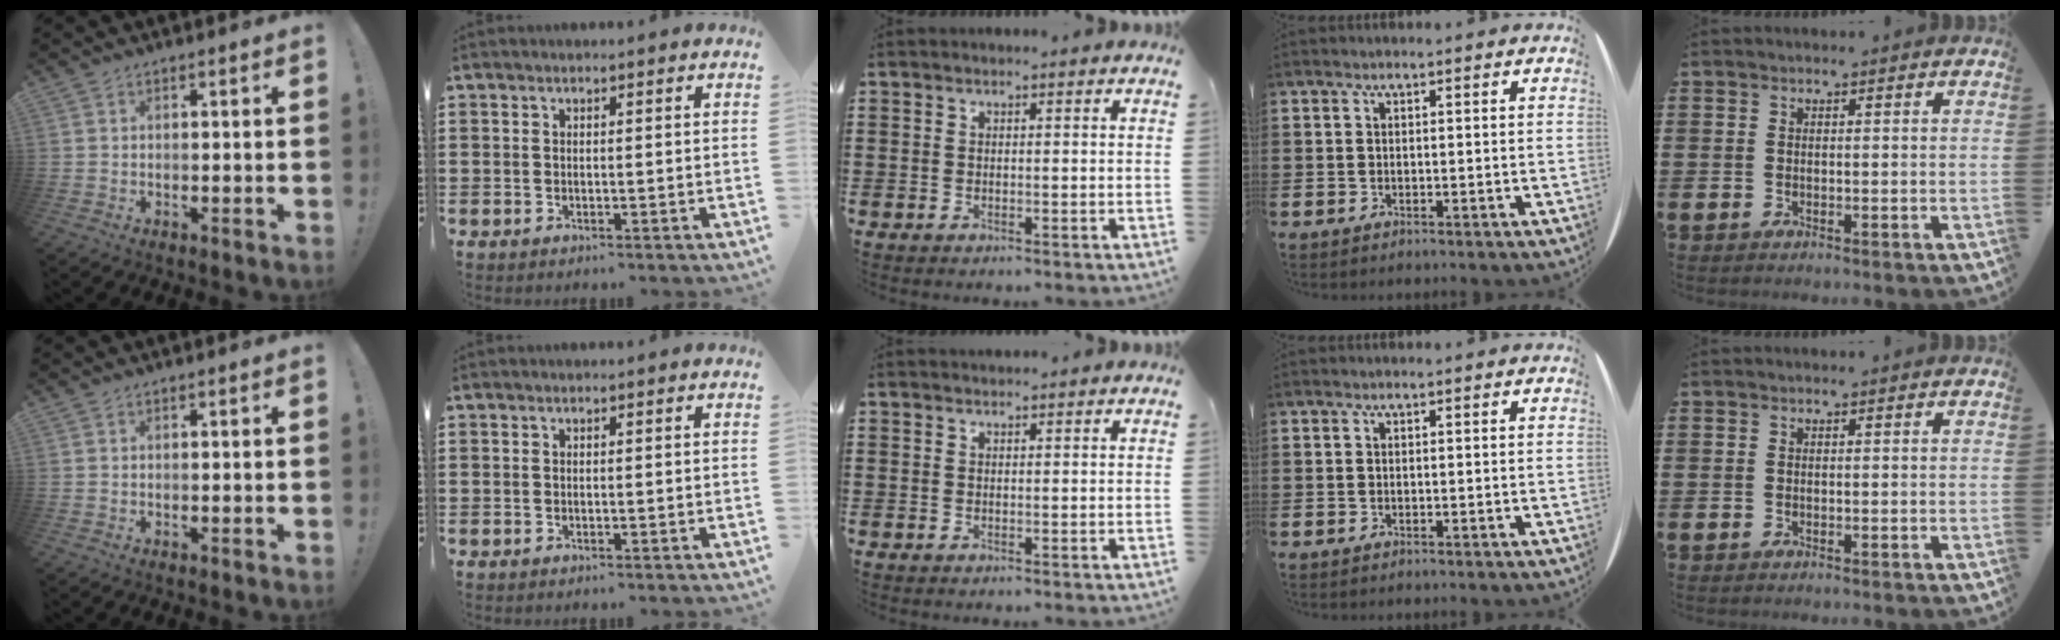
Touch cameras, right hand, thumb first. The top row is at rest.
{"middle": {"total": 0.8, "force": [0.8, 0.1, 0.0], "torque": [-0.002, 0.000, 0.015]}}